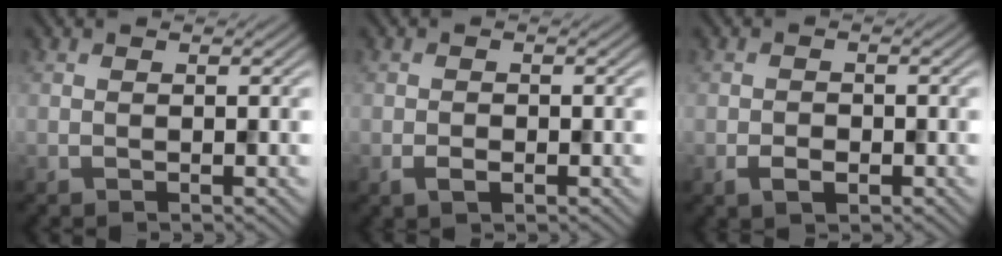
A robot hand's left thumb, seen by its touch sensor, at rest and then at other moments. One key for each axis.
{"total": 1.9, "fx": -0.8, "fy": 1.2, "fz": 1.3, "tx": -0.028, "ty": -0.004, "tz": -0.016}
{"total": 2.4, "fx": -1.0, "fy": 1.7, "fz": 1.4, "tx": -0.031, "ty": -0.006, "tz": -0.020}